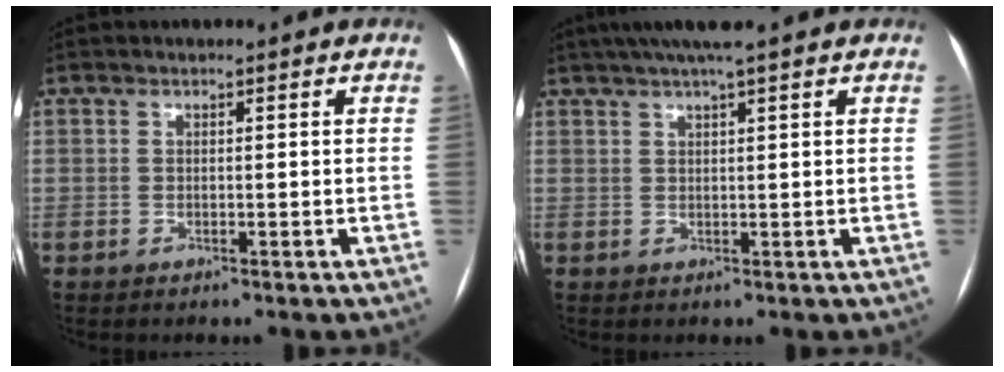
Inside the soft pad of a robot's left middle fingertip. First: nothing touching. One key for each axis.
{"total": 5.6, "fx": 4.3, "fy": -0.6, "fz": 3.5, "tx": -0.055, "ty": 0.029, "tz": 0.072}